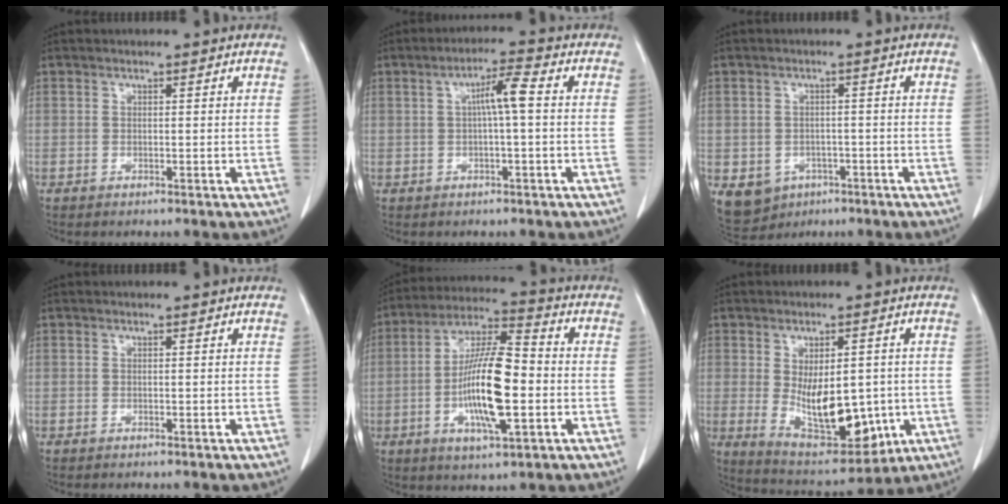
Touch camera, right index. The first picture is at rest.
{"total": 4.6, "force": [0.5, 0.4, 4.5], "torque": [-0.078, 0.012, 0.006]}
{"total": 8.6, "force": [-4.0, 7.1, 2.7], "torque": [-0.061, 0.006, -0.048]}
{"total": 0.0}
{"total": 14.6, "force": [-2.6, 3.0, 14.0], "torque": [-0.264, 0.002, -0.046]}
{"total": 13.6, "force": [-1.6, 6.2, 12.0], "torque": [-0.195, -0.015, -0.001]}